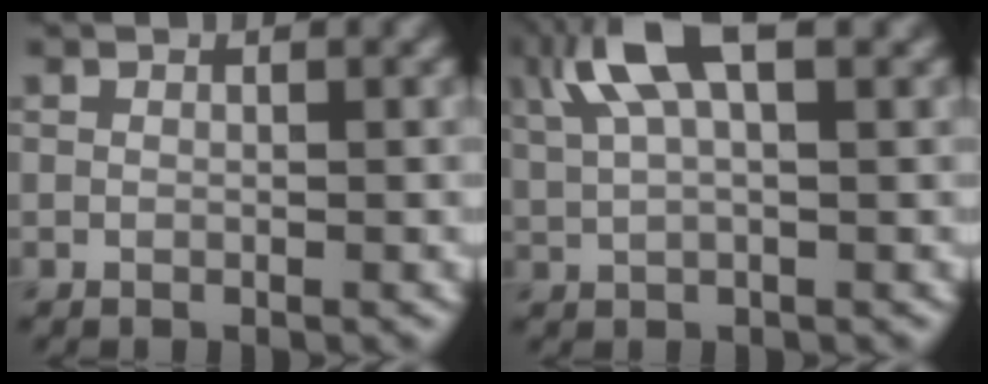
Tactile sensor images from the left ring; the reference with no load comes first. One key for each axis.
{"total": 6.3, "fx": 3.3, "fy": 1.9, "fz": 5.0, "tx": -0.108, "ty": 0.018, "tz": 0.062}